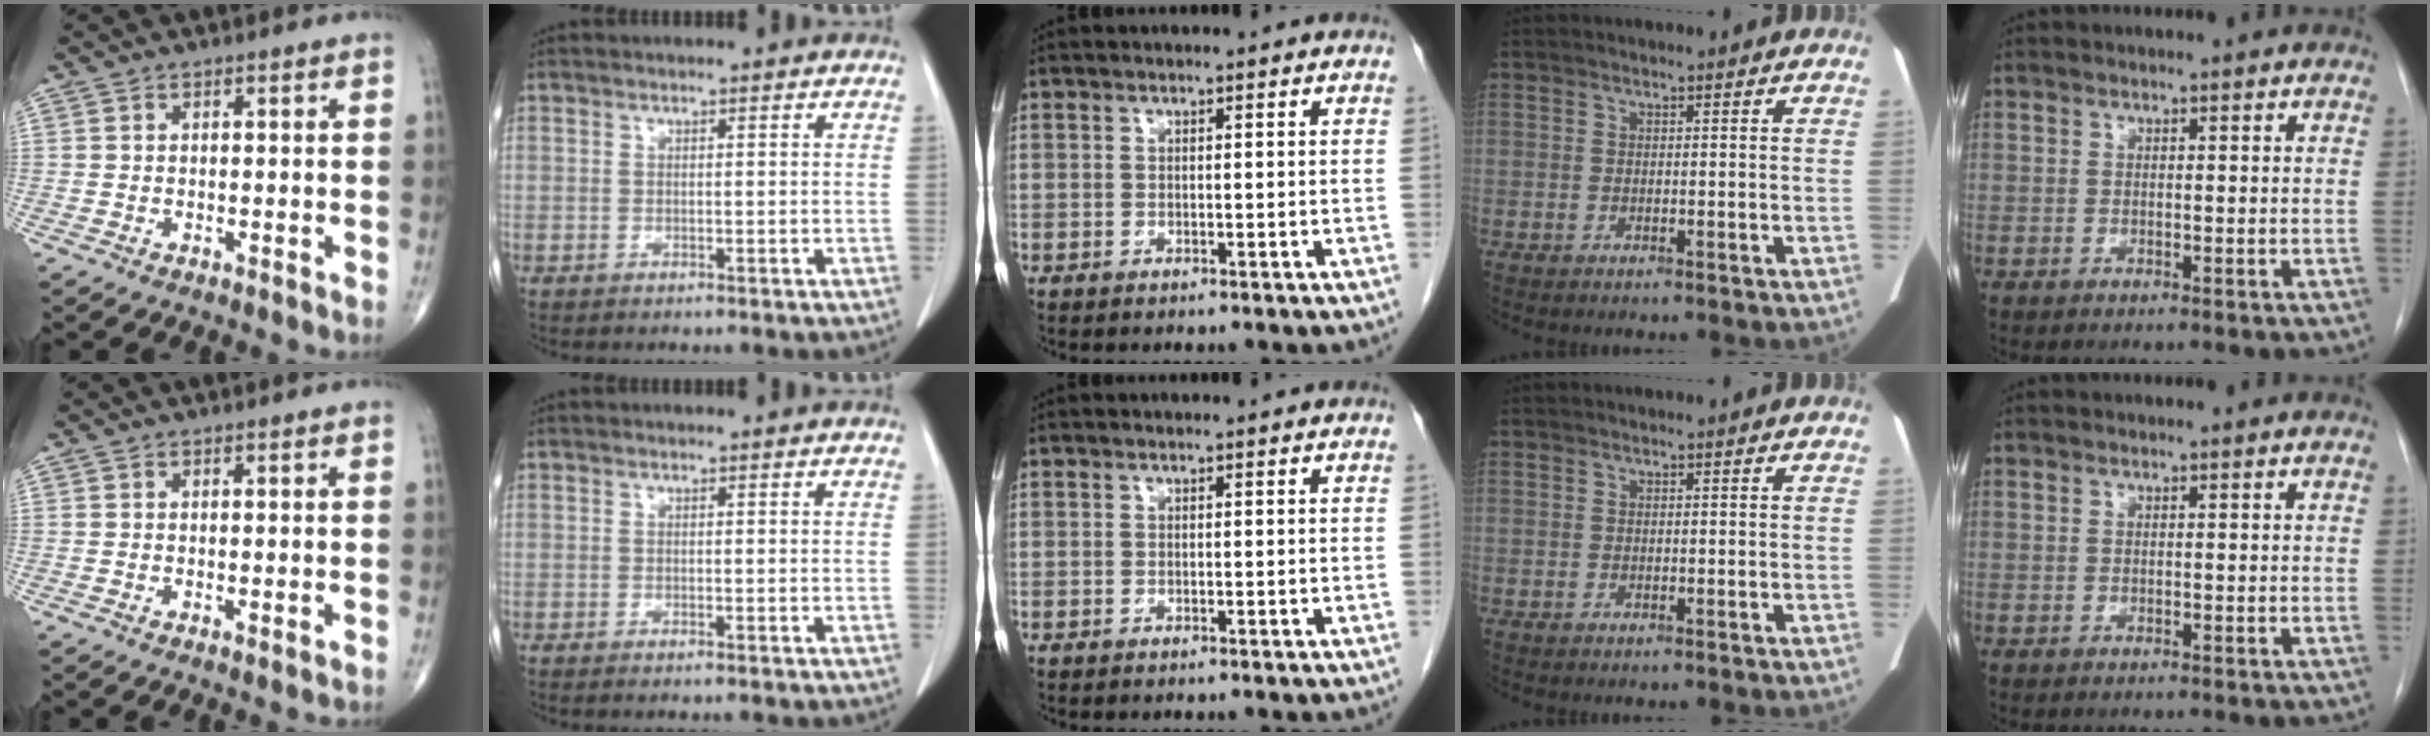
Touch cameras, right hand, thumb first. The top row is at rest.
{"thumb": {"total": 0.8, "force": [-0.3, 0.1, 0.7], "torque": [-0.013, -0.003, -0.003]}, "index": {"total": 0.5, "force": [-0.4, -0.1, 0.3], "torque": [-0.009, -0.001, -0.008]}}